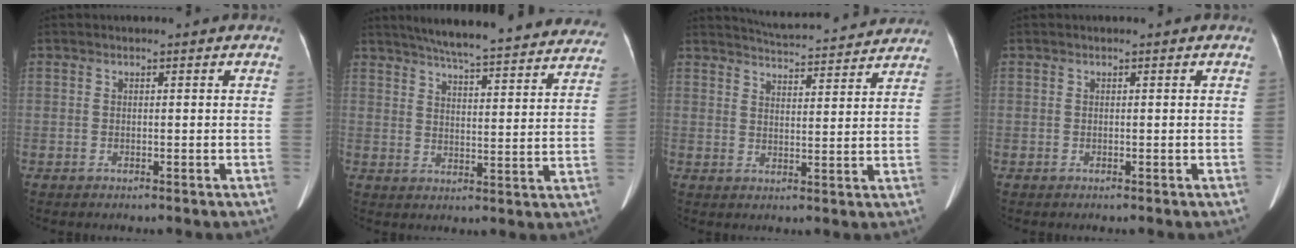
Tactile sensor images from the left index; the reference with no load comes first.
{"total": 27.7, "force": [24.9, 3.4, 11.6], "torque": [-0.173, -0.030, 0.305]}
{"total": 14.5, "force": [13.9, 1.9, 3.6], "torque": [-0.053, 0.015, 0.175]}
{"total": 0.0}